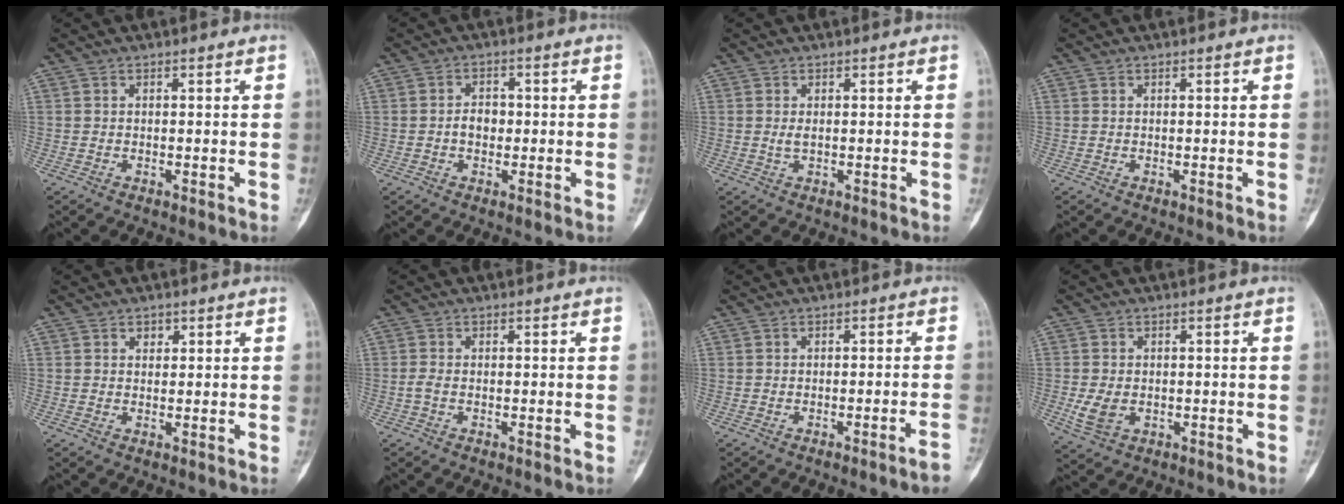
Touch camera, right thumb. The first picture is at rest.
{"total": 3.2, "force": [-0.4, 2.4, 2.1], "torque": [-0.020, 0.009, -0.013]}
{"total": 1.1, "force": [0.1, 0.4, 1.0], "torque": [-0.021, -0.003, 0.004]}
{"total": 0.0}
{"total": 1.4, "force": [0.7, 1.1, 0.5], "torque": [0.004, -0.003, 0.009]}
{"total": 1.1, "force": [-0.4, 0.5, 0.9], "torque": [-0.026, -0.002, -0.011]}
{"total": 2.8, "force": [-2.0, -0.4, 1.9], "torque": [-0.035, 0.014, -0.023]}
{"total": 4.8, "force": [-0.8, 3.4, 3.3], "torque": [-0.064, -0.001, -0.007]}